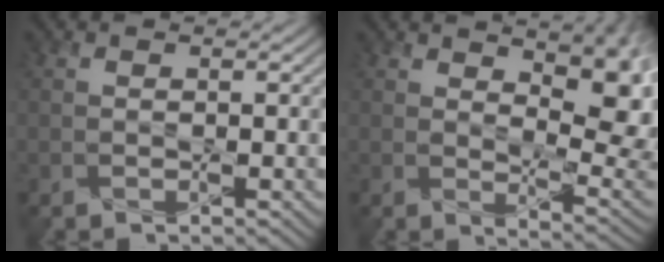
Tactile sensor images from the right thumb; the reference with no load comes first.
{"total": 11.0, "force": [4.6, 5.0, 8.6], "torque": [-0.119, -0.004, 0.071]}